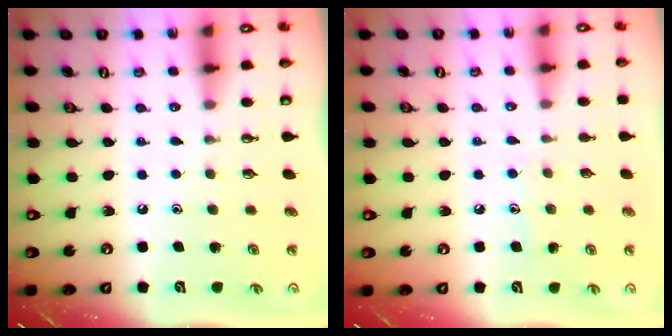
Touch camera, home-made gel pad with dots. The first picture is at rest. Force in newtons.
{"total": 5.2, "press": 5.2, "slide": 0.5}